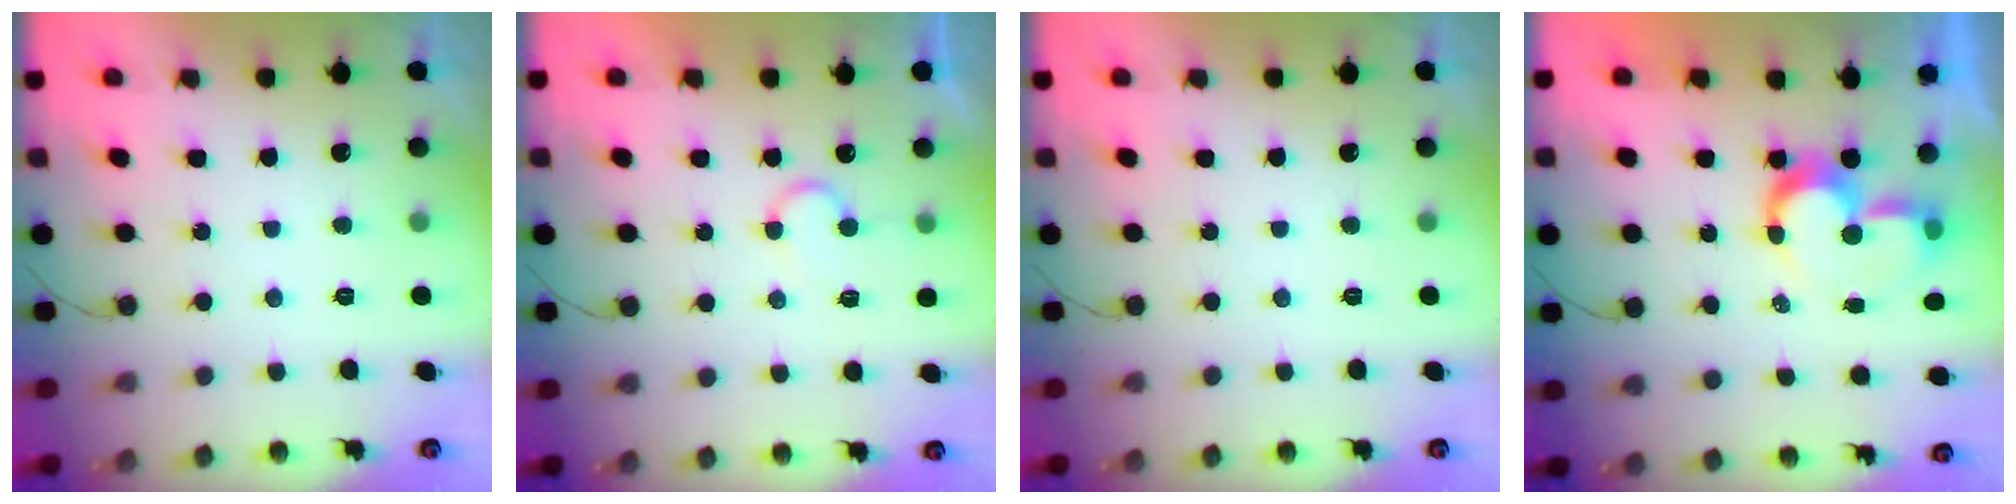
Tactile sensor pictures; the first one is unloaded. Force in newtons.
{"total": 5.8, "press": 5.7, "slide": 0.6}
{"total": 0.0}
{"total": 9.1, "press": 9.1, "slide": 0.7}